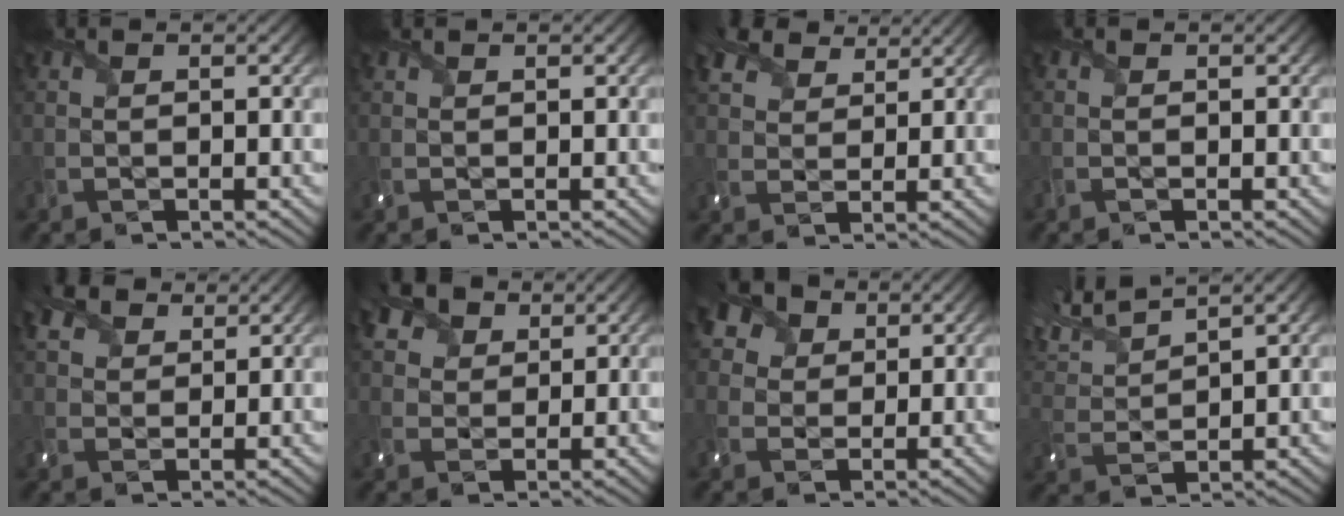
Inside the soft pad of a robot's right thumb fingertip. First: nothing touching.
{"total": 0.8, "force": [0.7, 0.2, 0.3], "torque": [-0.014, 0.005, 0.019]}
{"total": 6.0, "force": [4.5, 3.1, 2.5], "torque": [-0.069, 0.017, 0.085]}
{"total": 0.0}
{"total": 5.8, "force": [3.9, 3.3, 2.7], "torque": [-0.073, 0.013, 0.075]}
{"total": 6.5, "force": [4.0, 4.3, 2.8], "torque": [-0.086, 0.016, 0.069]}
{"total": 7.8, "force": [4.2, 5.7, 3.2], "torque": [-0.124, 0.016, 0.065]}
{"total": 6.8, "force": [5.7, 1.3, 3.3], "torque": [-0.085, 0.020, 0.115]}